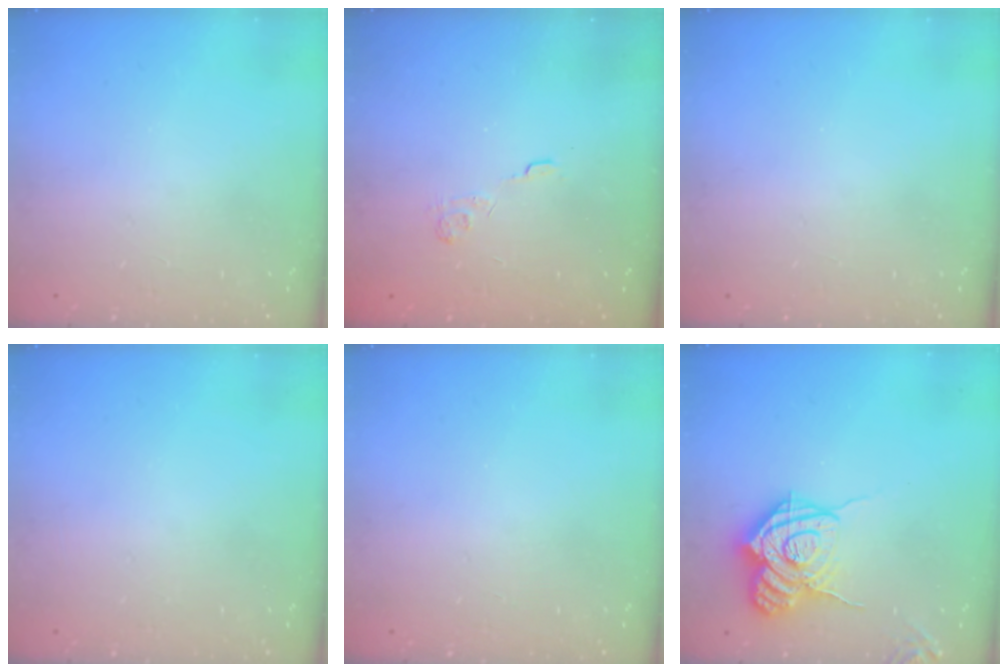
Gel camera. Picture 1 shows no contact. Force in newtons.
{"total": 2.3, "press": 1.8, "slide": 1.4}
{"total": 0.0}
{"total": 0.0}
{"total": 0.0}
{"total": 16.0, "press": 15.9, "slide": 1.5}